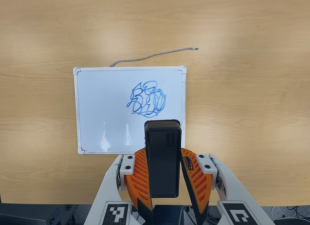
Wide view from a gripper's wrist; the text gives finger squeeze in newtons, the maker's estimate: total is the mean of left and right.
{"total": 6.0, "left": 5.7, "right": 6.3}